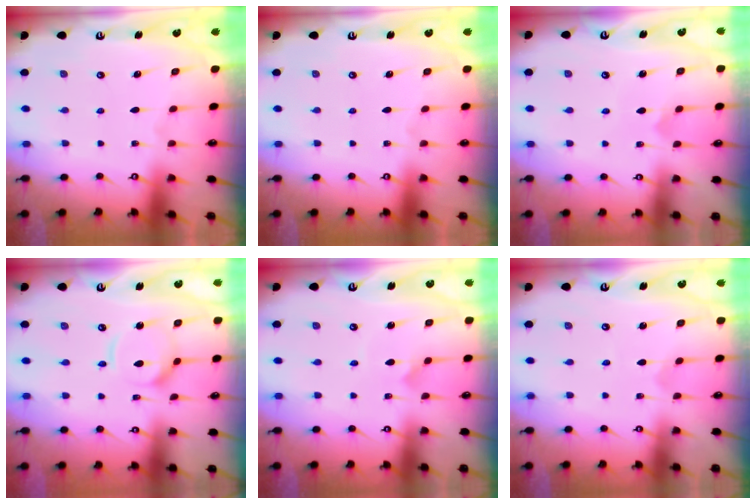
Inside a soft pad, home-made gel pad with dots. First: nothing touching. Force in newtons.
{"total": 0.0}
{"total": 3.1, "press": 3.0, "slide": 0.3}
{"total": 10.3, "press": 10.3, "slide": 1.1}
{"total": 4.1, "press": 4.1, "slide": 0.0}
{"total": 1.2, "press": 1.1, "slide": 0.1}